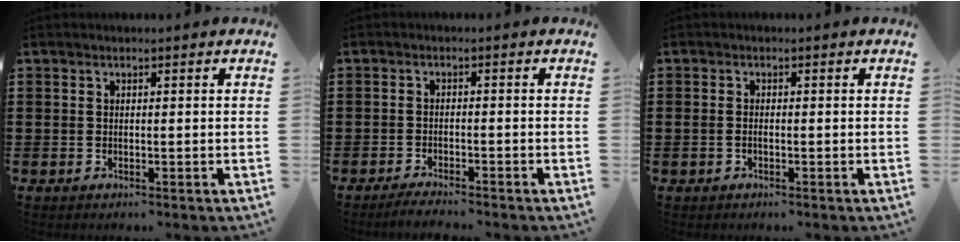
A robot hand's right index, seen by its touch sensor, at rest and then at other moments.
{"total": 2.1, "force": [-2.0, -0.2, 0.4], "torque": [-0.007, -0.001, -0.040]}
{"total": 0.8, "force": [-0.4, 0.3, 0.6], "torque": [-0.014, -0.004, -0.006]}